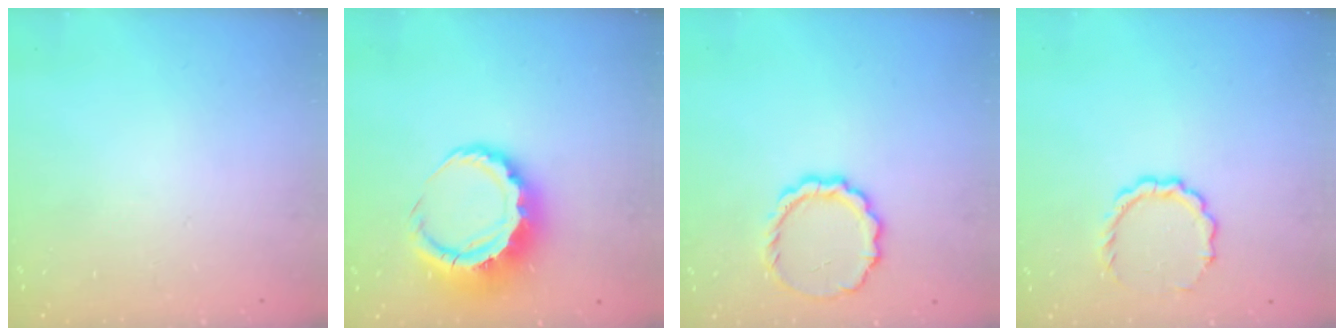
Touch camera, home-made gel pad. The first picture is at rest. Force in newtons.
{"total": 8.4, "press": 8.2, "slide": 1.7}
{"total": 9.0, "press": 8.8, "slide": 2.2}
{"total": 7.0, "press": 6.8, "slide": 1.4}